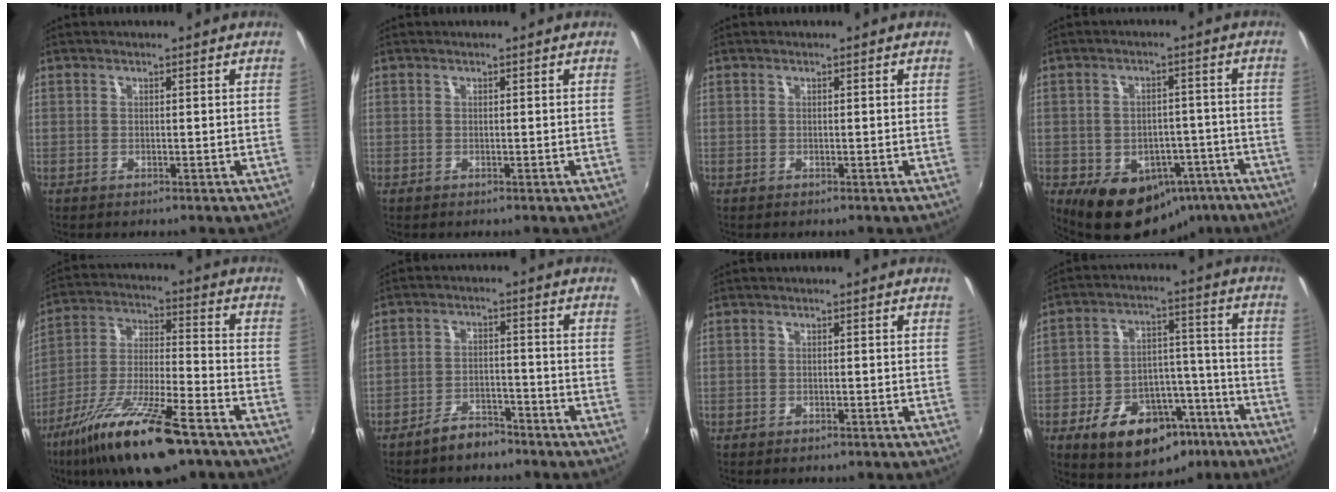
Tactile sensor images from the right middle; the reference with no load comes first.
{"total": 0.0}
{"total": 0.0}
{"total": 13.0, "force": [-7.3, 9.2, 5.7], "torque": [-0.103, 0.023, -0.074]}
{"total": 19.7, "force": [-12.7, 4.4, 14.3], "torque": [-0.274, -0.035, -0.225]}
{"total": 5.3, "force": [-4.5, 2.0, 2.1], "torque": [-0.051, 0.013, -0.068]}
{"total": 0.8, "force": [-0.6, 0.5, 0.3], "torque": [-0.006, -0.002, -0.010]}
{"total": 18.2, "force": [-10.8, 10.8, 9.9], "torque": [-0.181, 0.032, -0.139]}